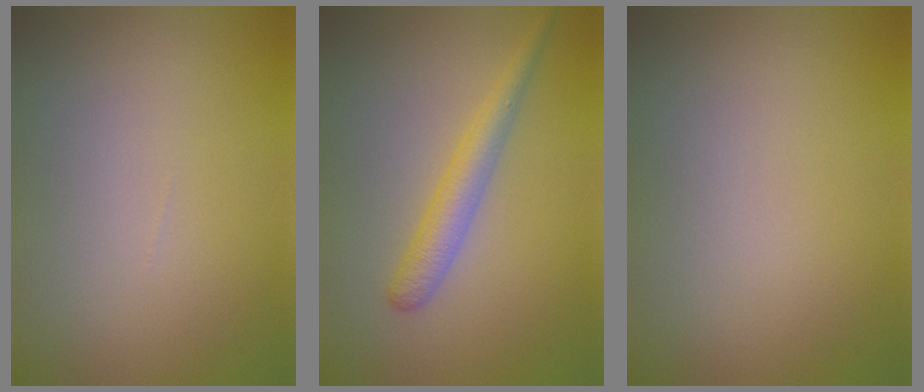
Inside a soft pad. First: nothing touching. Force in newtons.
{"total": 2.7, "press": 2.7, "slide": 0.0}
{"total": 0.0}